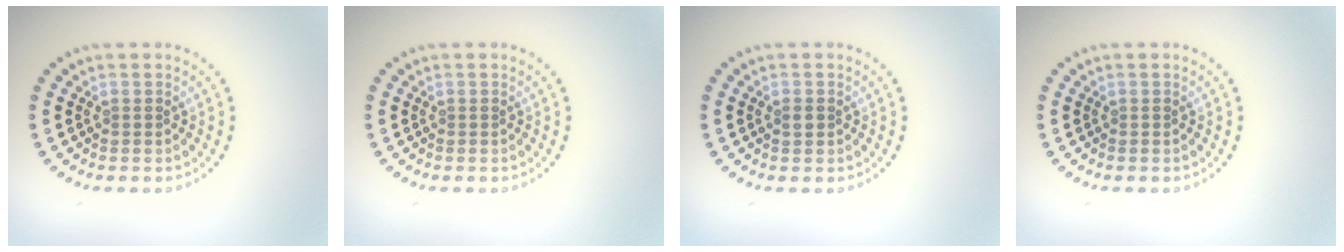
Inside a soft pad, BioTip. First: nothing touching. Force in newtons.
{"total": 0.0}
{"total": 1.0, "press": 1.0, "slide": 0.1}
{"total": 0.0}